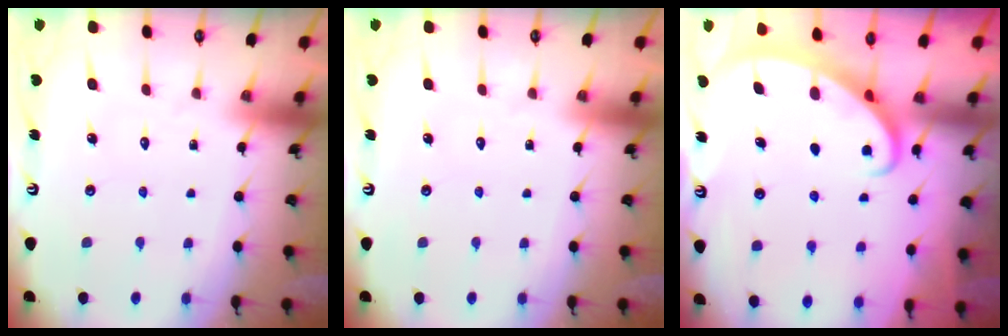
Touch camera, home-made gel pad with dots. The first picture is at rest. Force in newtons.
{"total": 0.0}
{"total": 2.5, "press": 2.5, "slide": 0.4}